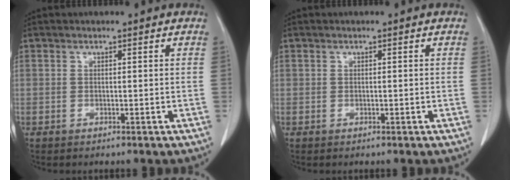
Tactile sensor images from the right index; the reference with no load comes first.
{"total": 0.0}